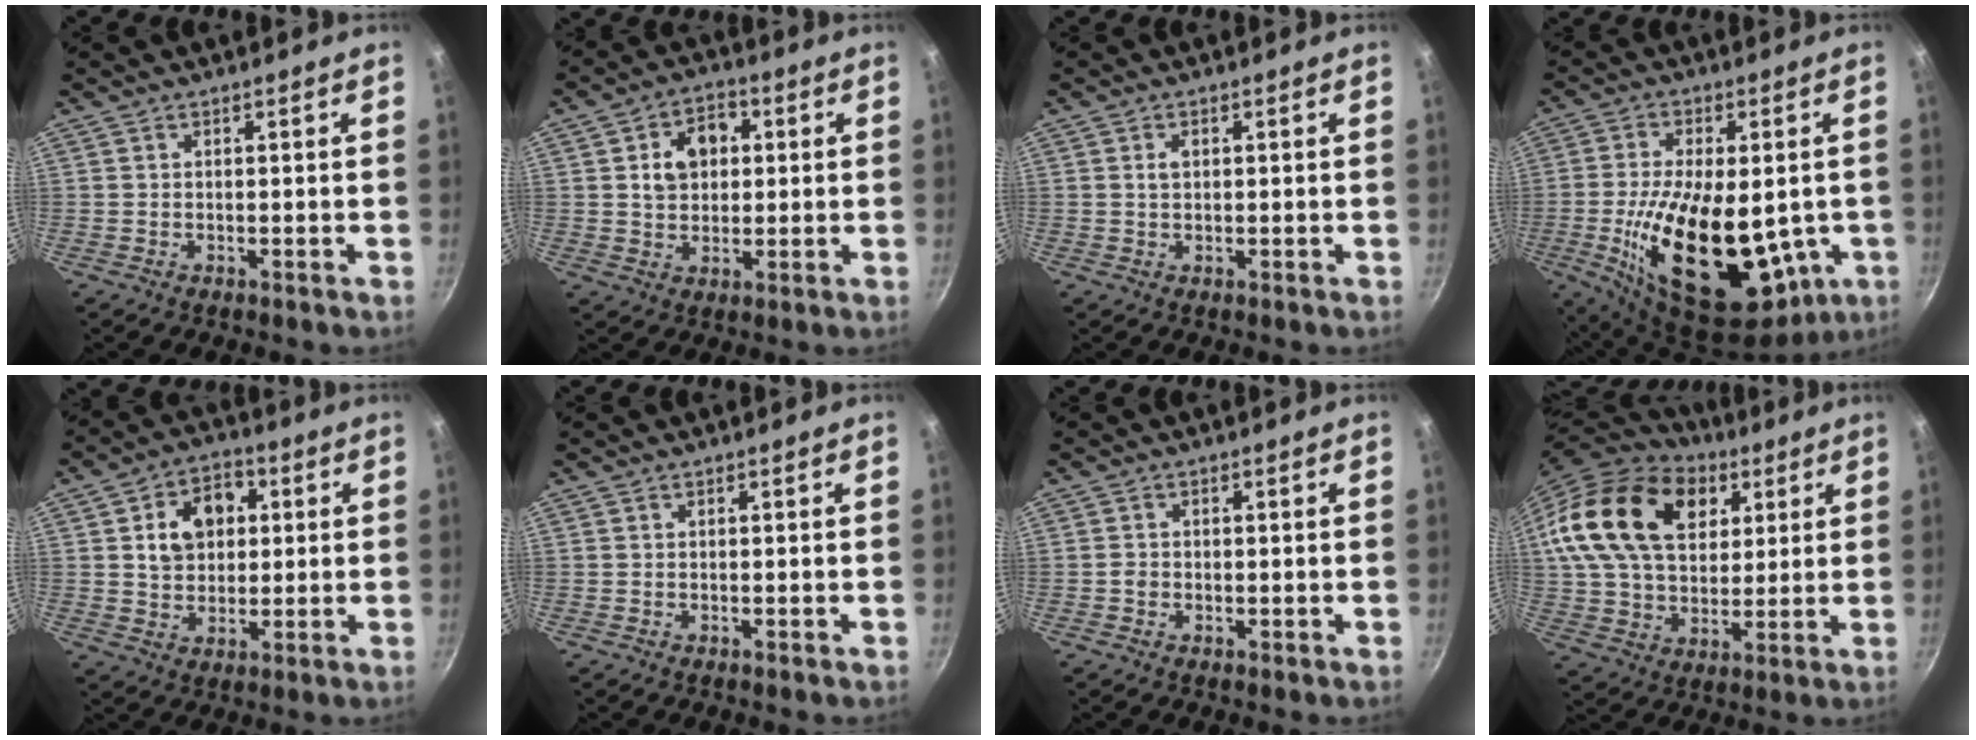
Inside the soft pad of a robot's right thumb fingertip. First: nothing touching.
{"total": 8.4, "force": [1.7, 6.5, 5.1], "torque": [-0.055, 0.009, 0.022]}
{"total": 1.6, "force": [0.4, 1.1, 1.1], "torque": [-0.015, 0.002, 0.005]}
{"total": 25.5, "force": [-3.6, 13.5, 21.4], "torque": [-0.364, -0.012, -0.039]}
{"total": 10.6, "force": [2.3, 8.1, 6.4], "torque": [-0.073, 0.009, 0.033]}
{"total": 0.0}
{"total": 1.2, "force": [-0.3, 1.1, 0.4], "torque": [-0.006, 0.005, -0.004]}
{"total": 24.4, "force": [9.6, 16.1, 15.6], "torque": [-0.254, -0.008, 0.168]}